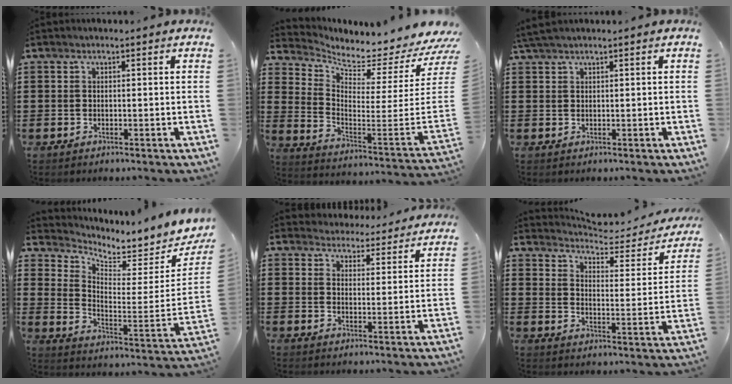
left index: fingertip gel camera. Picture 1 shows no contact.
{"total": 3.3, "force": [3.1, 0.4, 1.2], "torque": [-0.043, -0.056, 0.042]}
{"total": 2.0, "force": [1.6, 0.2, 1.2], "torque": [-0.026, 0.002, 0.032]}
{"total": 4.6, "force": [4.3, 0.9, 1.3], "torque": [-0.046, -0.050, 0.069]}
{"total": 4.2, "force": [4.1, 0.5, -0.2], "torque": [-0.016, -0.024, 0.073]}
{"total": 3.7, "force": [3.5, 0.4, 1.1], "torque": [-0.044, -0.027, 0.052]}